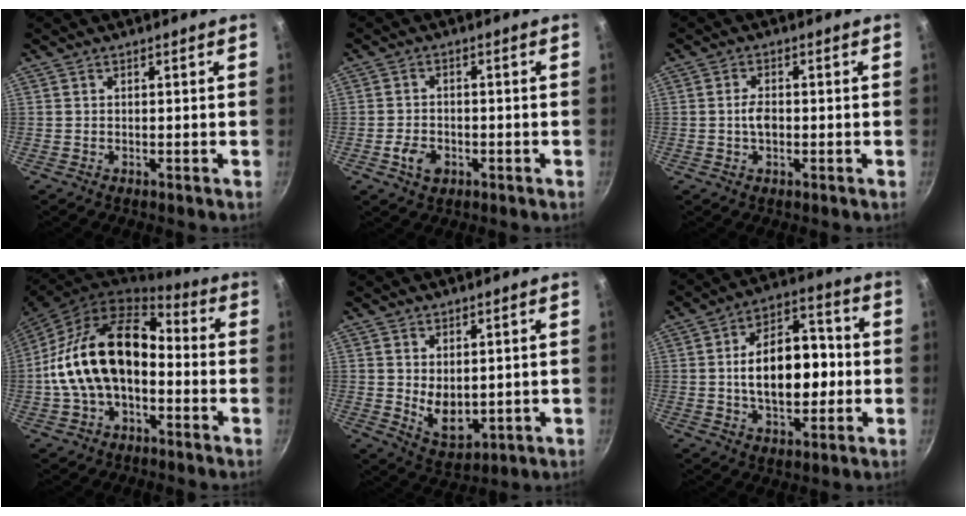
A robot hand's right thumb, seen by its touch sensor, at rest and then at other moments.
{"total": 4.6, "force": [-1.8, 3.2, 2.8], "torque": [-0.045, 0.013, -0.033]}
{"total": 3.3, "force": [-0.4, 1.9, 2.6], "torque": [-0.046, 0.009, -0.008]}
{"total": 18.8, "force": [-1.6, 12.0, 14.4], "torque": [-0.239, 0.051, -0.039]}
{"total": 7.0, "force": [0.9, 4.5, 5.3], "torque": [-0.072, -0.022, 0.033]}
{"total": 16.3, "force": [-0.8, 9.8, 13.0], "torque": [-0.171, 0.028, -0.016]}